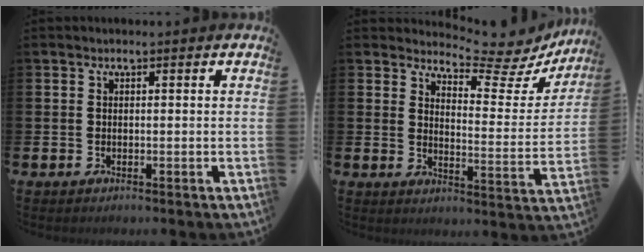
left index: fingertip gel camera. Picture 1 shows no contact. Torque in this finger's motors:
{"motor_torque": [0.03, -0.24, -0.02, 0.00]}